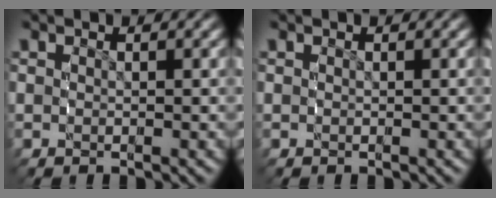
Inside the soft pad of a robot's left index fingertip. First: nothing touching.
{"total": 0.0}